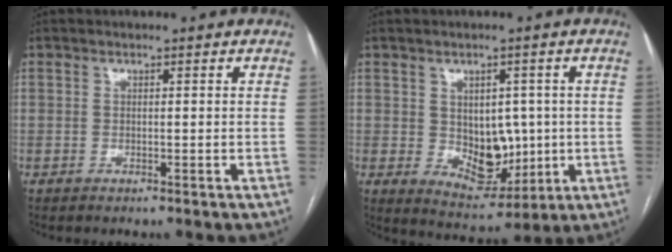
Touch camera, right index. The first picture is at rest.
{"total": 8.6, "force": [0.0, 5.6, 6.5], "torque": [-0.096, 0.000, 0.020]}